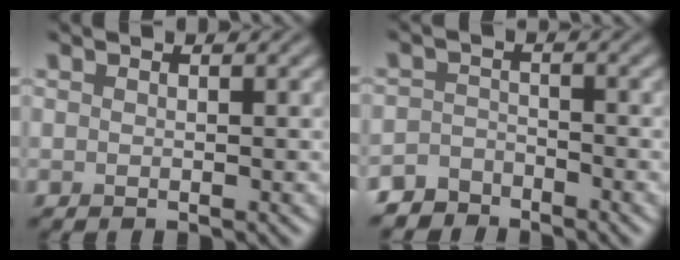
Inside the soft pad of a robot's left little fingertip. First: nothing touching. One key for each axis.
{"total": 3.2, "fx": -2.9, "fy": 1.3, "fz": 0.1, "tx": 0.009, "ty": 0.000, "tz": -0.060}